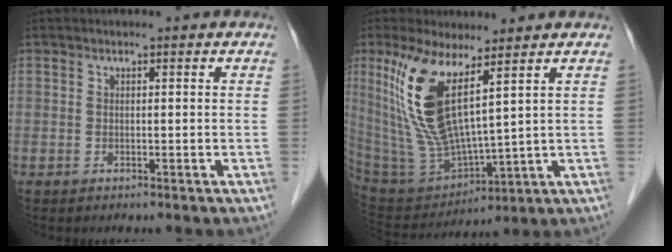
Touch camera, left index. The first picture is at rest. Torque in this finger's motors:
{"motor_torque": [1.57, -0.16, 0.53, 0.15]}